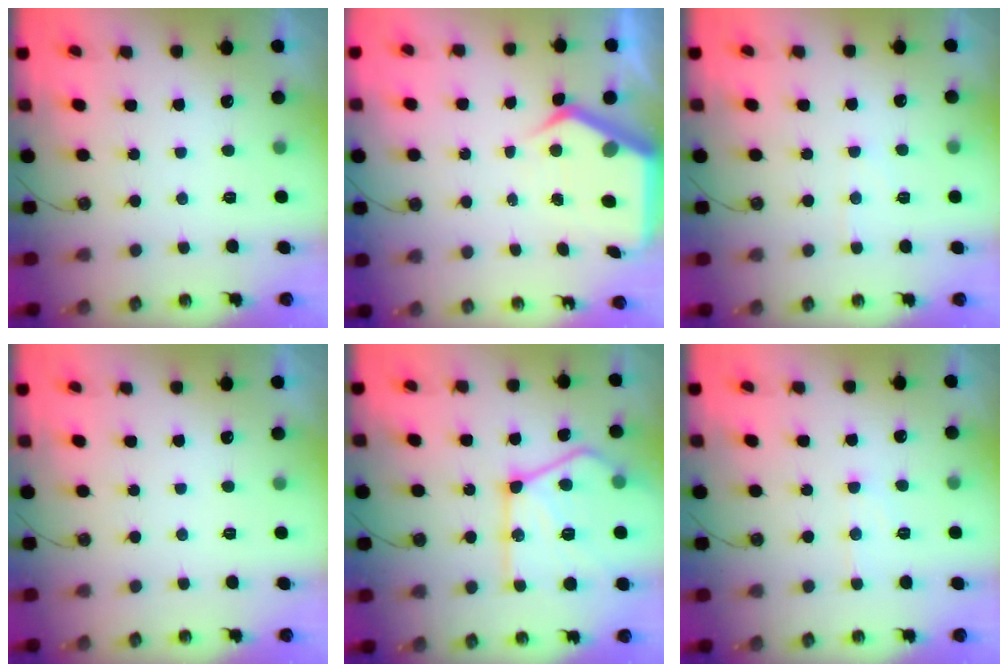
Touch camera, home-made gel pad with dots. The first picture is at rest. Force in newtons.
{"total": 7.1, "press": 7.1, "slide": 0.4}
{"total": 4.8, "press": 4.7, "slide": 0.5}
{"total": 0.0}
{"total": 23.2, "press": 23.1, "slide": 2.2}
{"total": 6.9, "press": 6.9, "slide": 0.4}